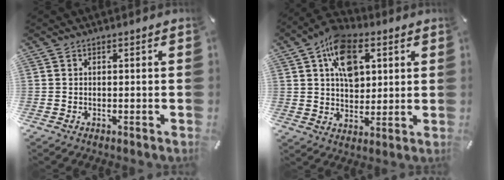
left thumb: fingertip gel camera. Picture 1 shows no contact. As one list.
[{"total": 12.9, "force": [4.7, 8.9, 8.1], "torque": [-0.129, -0.002, 0.088]}]